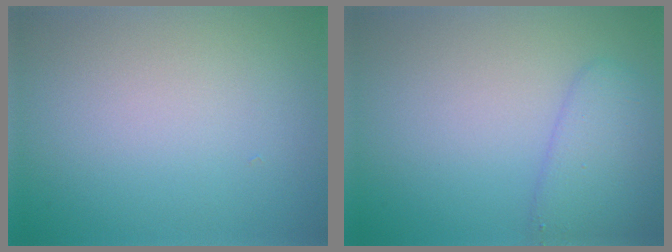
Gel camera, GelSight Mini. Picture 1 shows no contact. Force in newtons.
{"total": 3.2, "press": 3.2, "slide": 0.1}